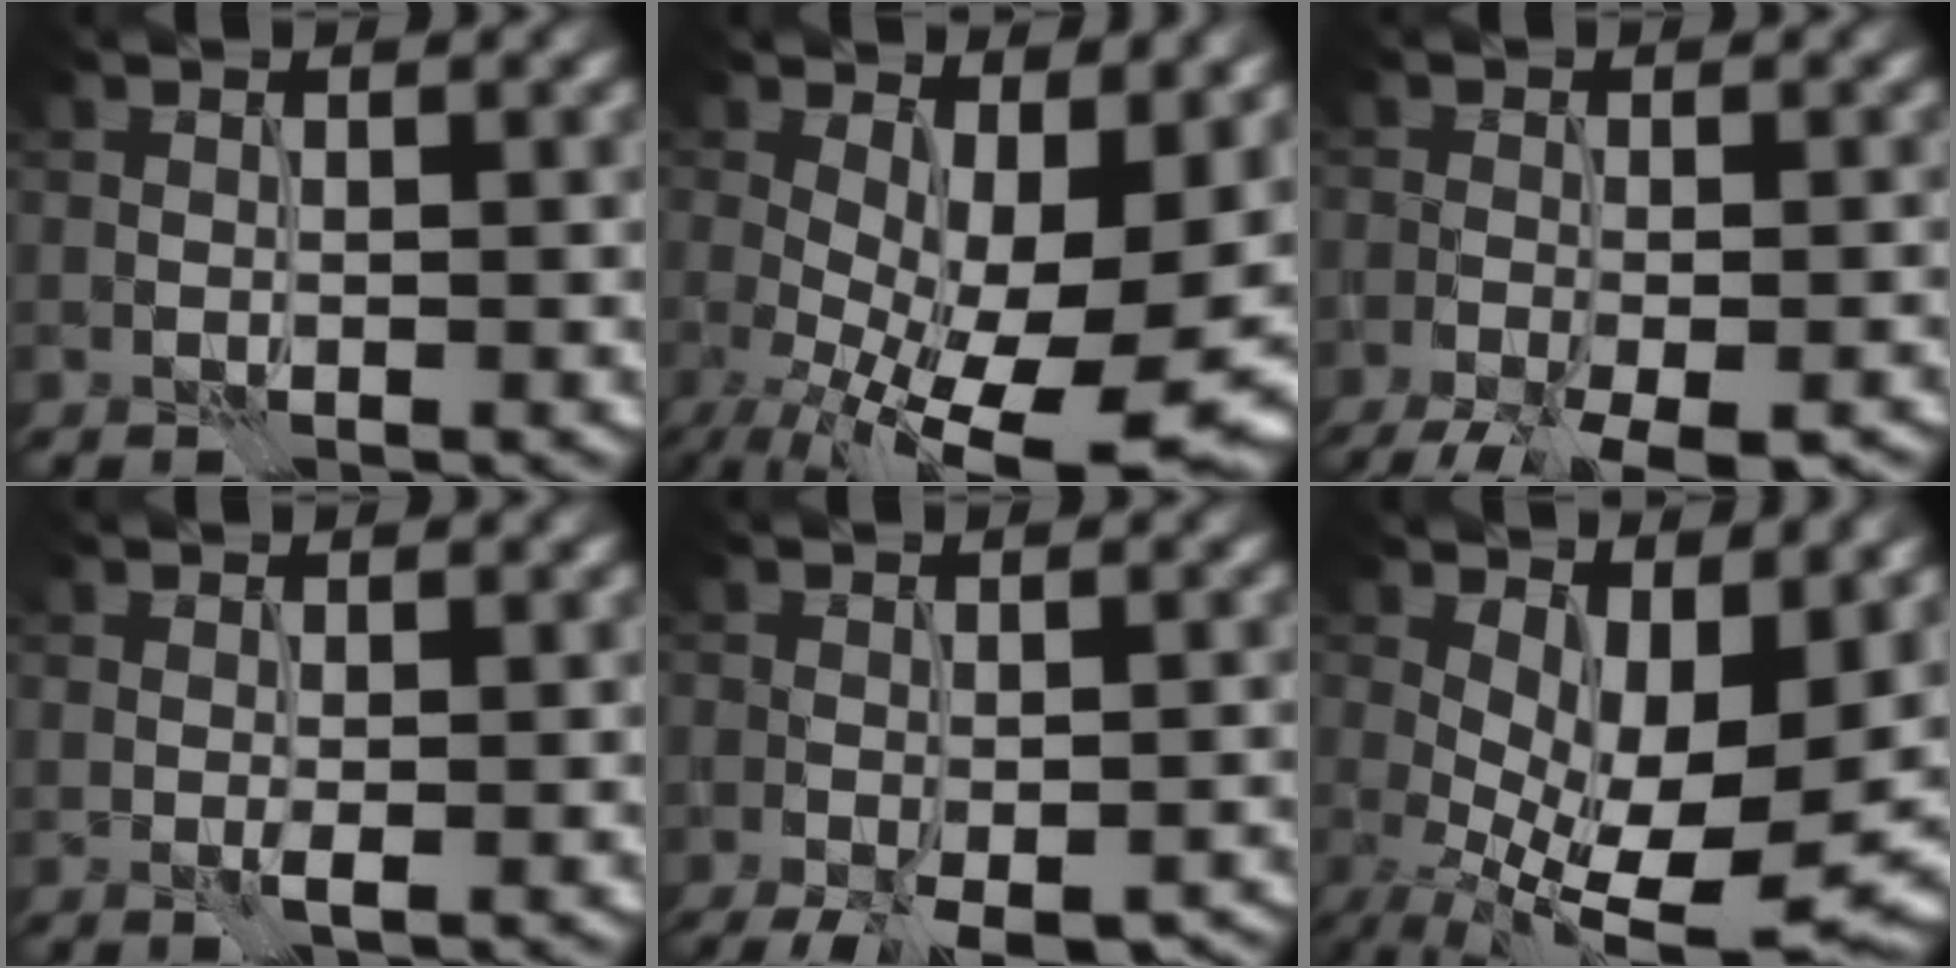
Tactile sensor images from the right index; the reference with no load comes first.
{"total": 13.3, "force": [-1.5, 5.5, 12.0], "torque": [-0.176, -0.021, -0.005]}
{"total": 8.1, "force": [-5.8, 2.8, 4.9], "torque": [-0.076, -0.035, -0.075]}
{"total": 0.7, "force": [0.0, 0.0, 0.7], "torque": [-0.013, -0.002, 0.002]}
{"total": 6.7, "force": [-4.1, 2.4, 4.7], "torque": [-0.069, -0.020, -0.055]}
{"total": 11.3, "force": [0.1, 4.9, 10.2], "torque": [-0.164, -0.018, 0.016]}